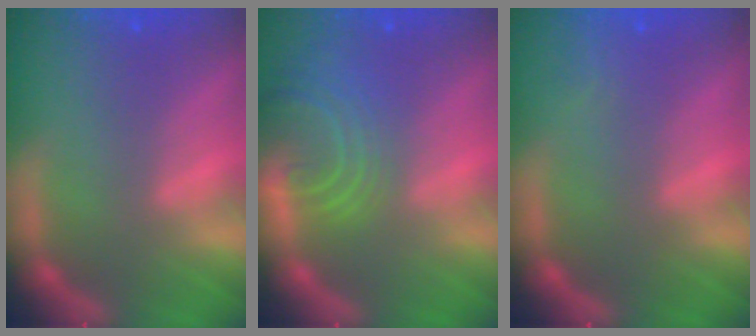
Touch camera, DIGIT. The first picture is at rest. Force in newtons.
{"total": 7.0}
{"total": 0.9}